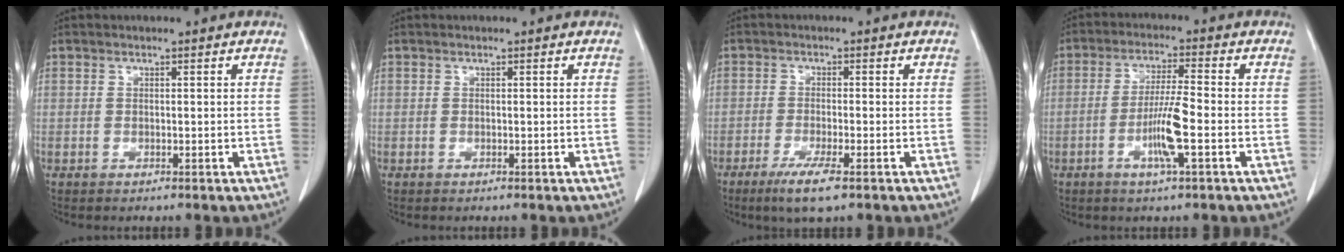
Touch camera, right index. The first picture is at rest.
{"total": 0.0}
{"total": 5.2, "force": [-3.1, 0.4, 4.1], "torque": [-0.080, -0.014, -0.055]}
{"total": 7.0, "force": [-2.3, -0.1, 6.6], "torque": [-0.127, -0.004, -0.044]}